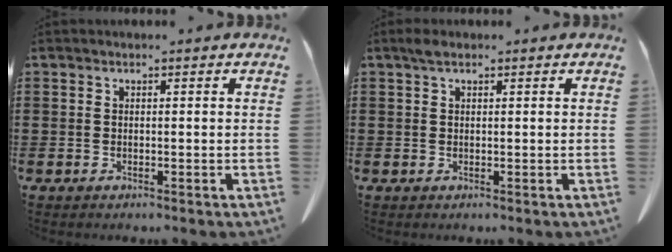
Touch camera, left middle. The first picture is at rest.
{"total": 1.4, "force": [0.9, 0.7, 0.8], "torque": [-0.021, 0.003, 0.017]}